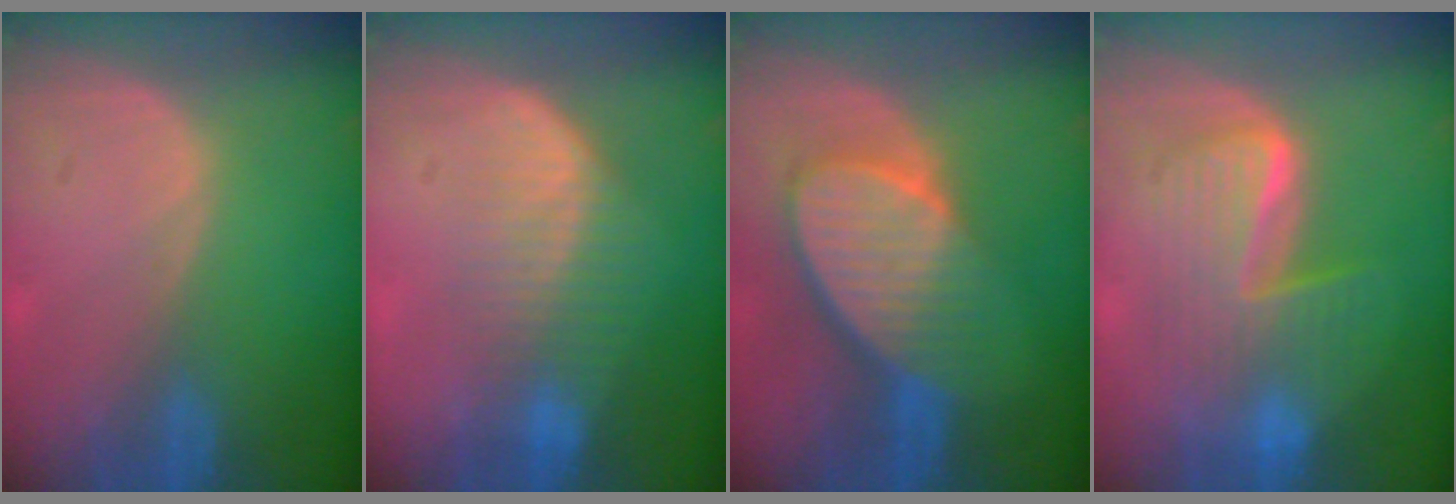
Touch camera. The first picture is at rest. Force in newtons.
{"total": 7.1, "press": 6.5, "slide": 2.8}
{"total": 9.0, "press": 8.1, "slide": 4.0}
{"total": 8.5, "press": 8.4, "slide": 0.9}